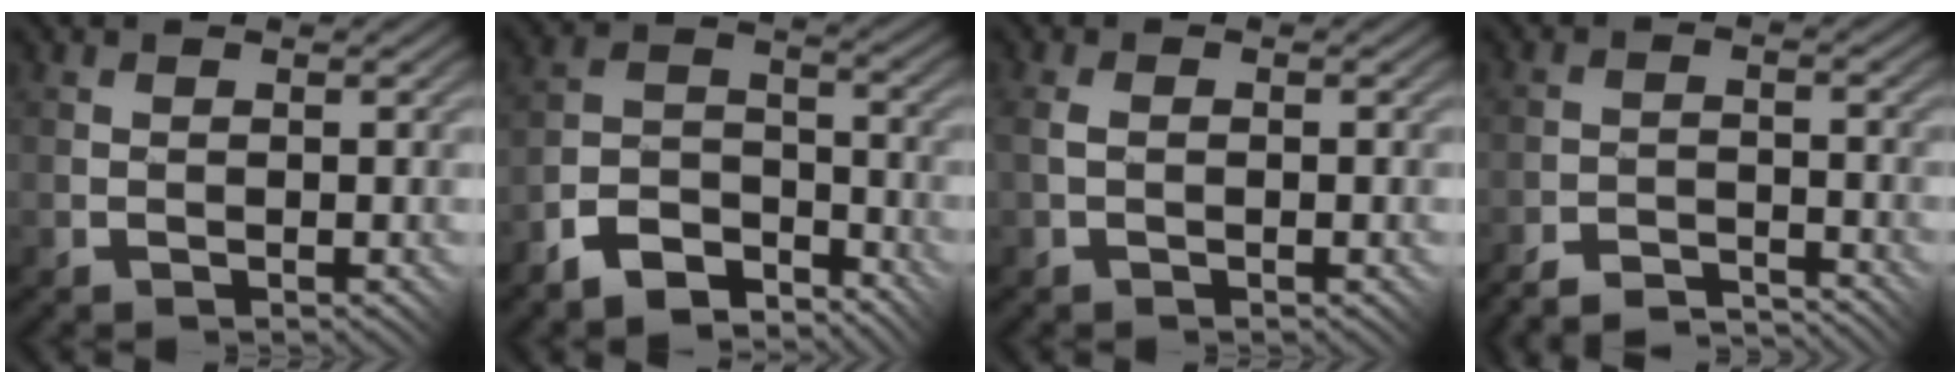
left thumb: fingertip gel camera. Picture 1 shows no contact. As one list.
[{"total": 7.7, "force": [-6.1, 3.4, 3.3], "torque": [-0.061, 0.001, -0.125]}, {"total": 2.1, "force": [-0.1, 1.3, 1.7], "torque": [-0.034, 0.004, 0.004]}, {"total": 4.6, "force": [-4.6, -0.2, 0.7], "torque": [-0.013, 0.006, -0.086]}]